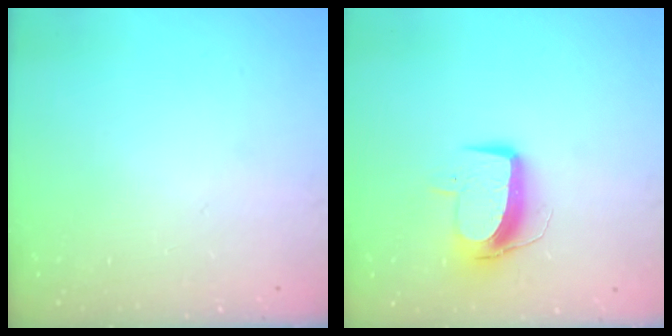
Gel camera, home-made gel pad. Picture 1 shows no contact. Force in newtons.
{"total": 10.3, "press": 10.3, "slide": 0.7}